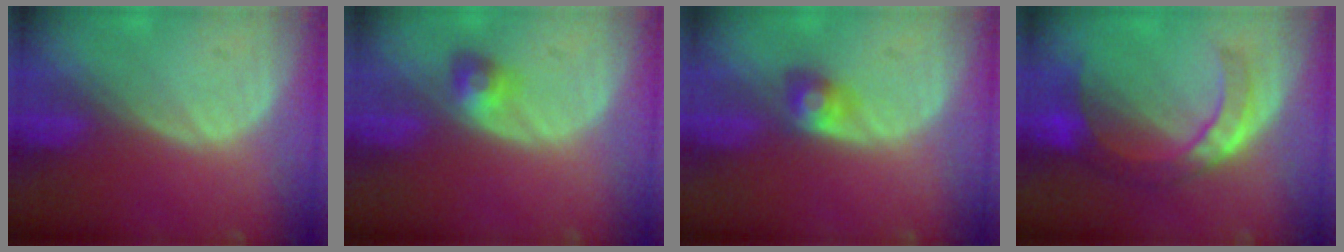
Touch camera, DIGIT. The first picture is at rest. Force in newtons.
{"total": 3.0, "press": 2.6, "slide": 1.3}
{"total": 2.6, "press": 2.6, "slide": 0.1}
{"total": 7.5, "press": 7.3, "slide": 1.8}